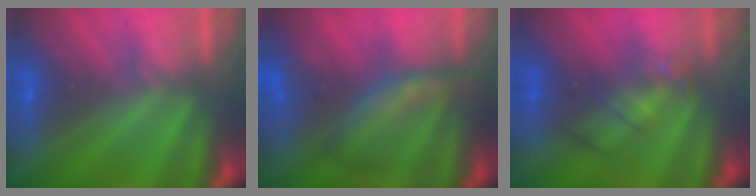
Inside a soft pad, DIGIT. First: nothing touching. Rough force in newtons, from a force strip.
{"total": 7.7}
{"total": 2.4}